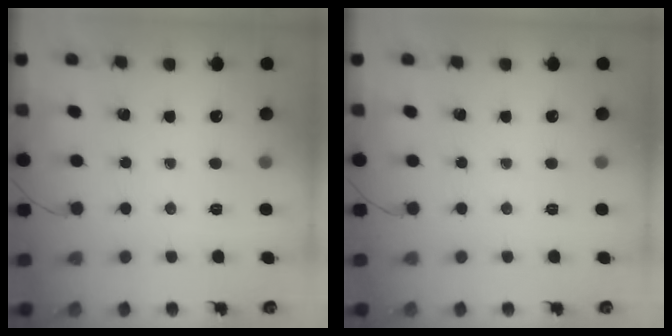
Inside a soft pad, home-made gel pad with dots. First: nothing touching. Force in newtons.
{"total": 0.0}